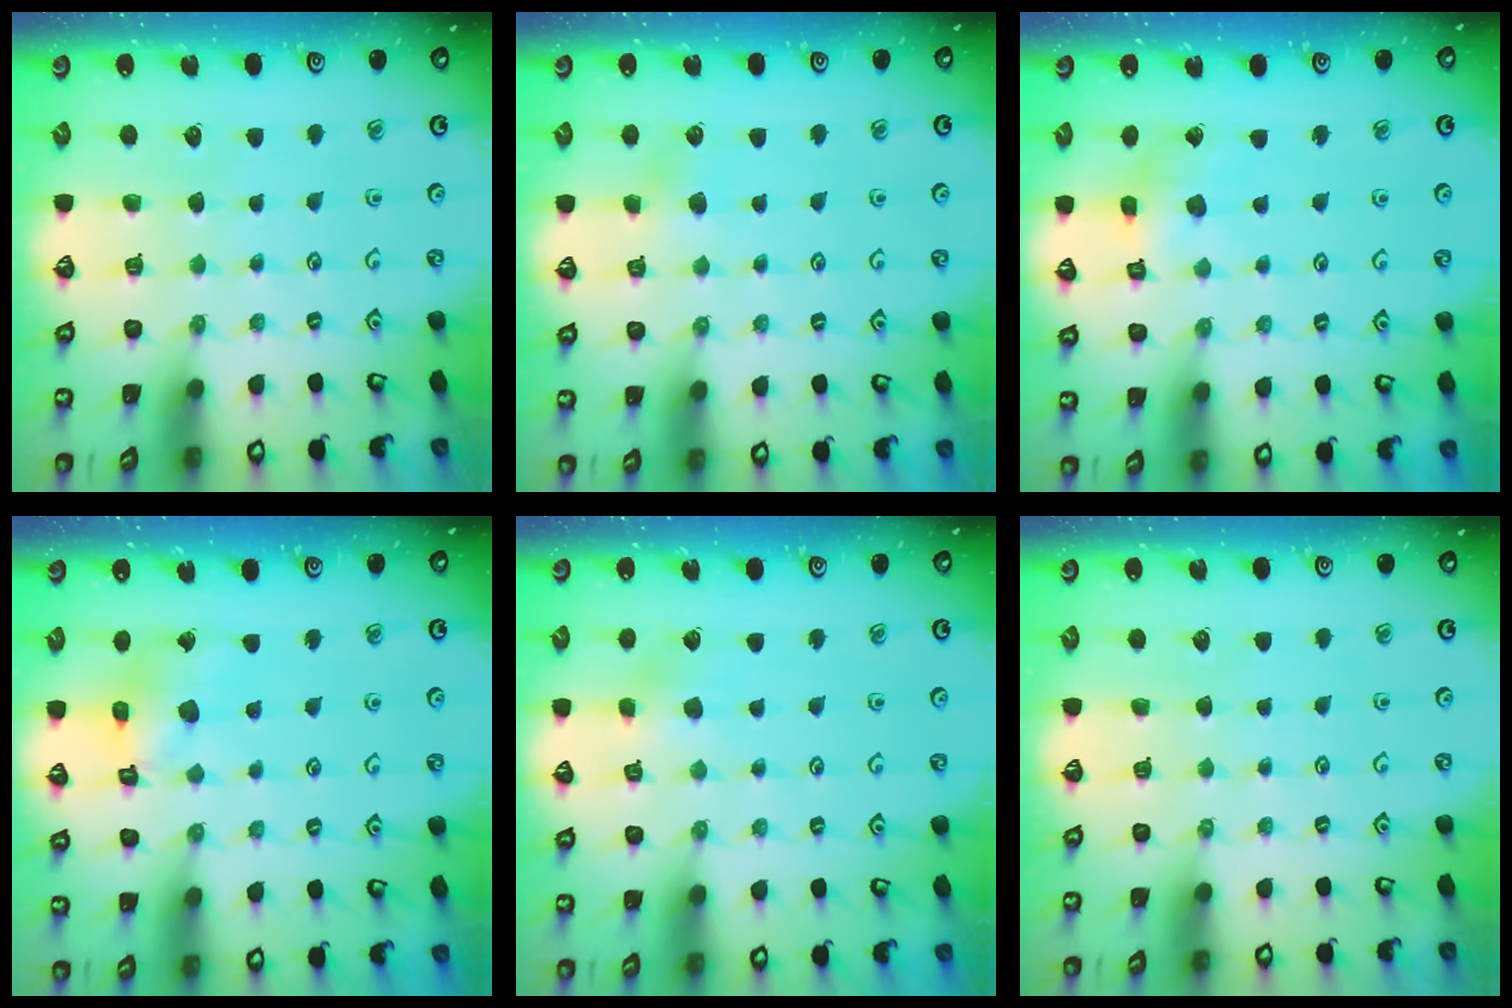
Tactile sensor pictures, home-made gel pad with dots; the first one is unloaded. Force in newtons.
{"total": 3.4, "press": 3.3, "slide": 0.3}
{"total": 5.2, "press": 5.2, "slide": 0.5}
{"total": 10.3, "press": 10.3, "slide": 1.2}
{"total": 4.1, "press": 4.1, "slide": 0.6}
{"total": 0.0}